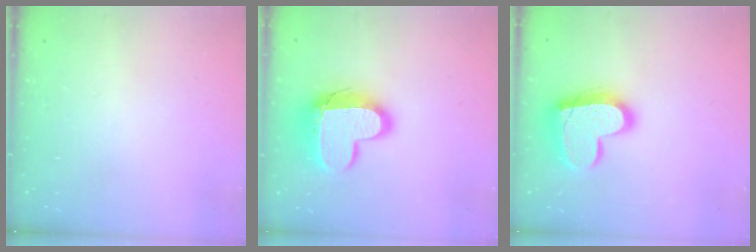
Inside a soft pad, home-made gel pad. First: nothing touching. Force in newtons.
{"total": 15.4, "press": 15.4, "slide": 1.1}
{"total": 17.6, "press": 17.6, "slide": 1.2}